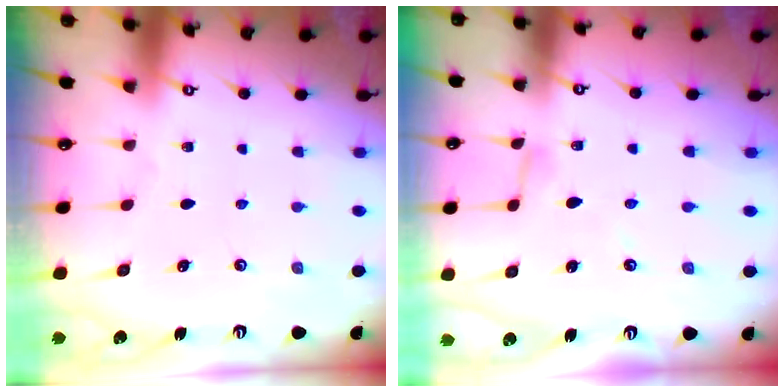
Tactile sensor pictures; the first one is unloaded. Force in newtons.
{"total": 2.5, "press": 2.5, "slide": 0.2}